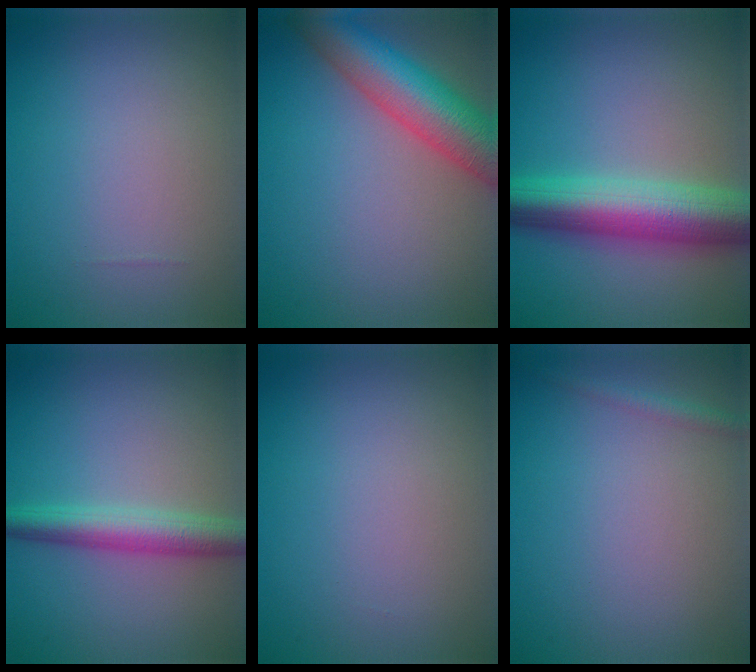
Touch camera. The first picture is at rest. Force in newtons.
{"total": 8.5, "press": 8.5, "slide": 0.4}
{"total": 8.4, "press": 8.4, "slide": 0.2}
{"total": 4.0, "press": 4.0, "slide": 0.1}
{"total": 0.0}
{"total": 1.1, "press": 1.1, "slide": 0.1}